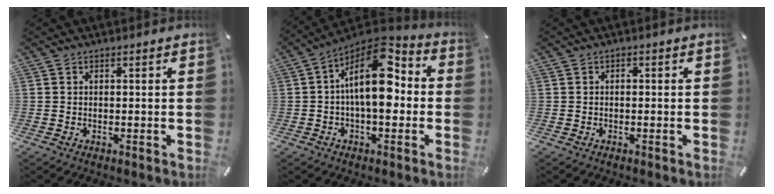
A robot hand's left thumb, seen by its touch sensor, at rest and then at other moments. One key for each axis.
{"total": 16.1, "fx": 1.5, "fy": 8.2, "fz": 13.7, "tx": -0.242, "ty": -0.027, "tz": 0.022}
{"total": 0.5, "fx": -0.2, "fy": 0.3, "fz": 0.3, "tx": -0.006, "ty": 0.001, "tz": -0.005}